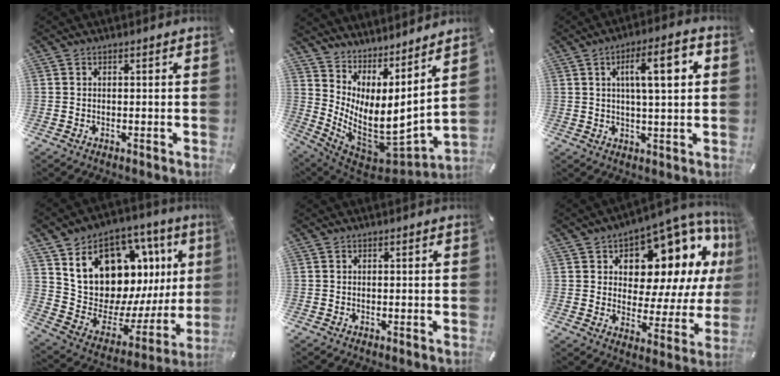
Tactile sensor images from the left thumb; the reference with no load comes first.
{"total": 6.9, "force": [1.7, 3.3, 5.8], "torque": [-0.124, -0.086, 0.027]}
{"total": 11.6, "force": [3.3, 3.1, 10.7], "torque": [-0.167, -0.002, 0.042]}
{"total": 18.1, "force": [9.6, 12.6, 8.8], "torque": [-0.118, -0.094, 0.191]}
{"total": 0.0}
{"total": 12.0, "force": [7.8, 6.9, 6.0], "torque": [-0.086, -0.083, 0.132]}